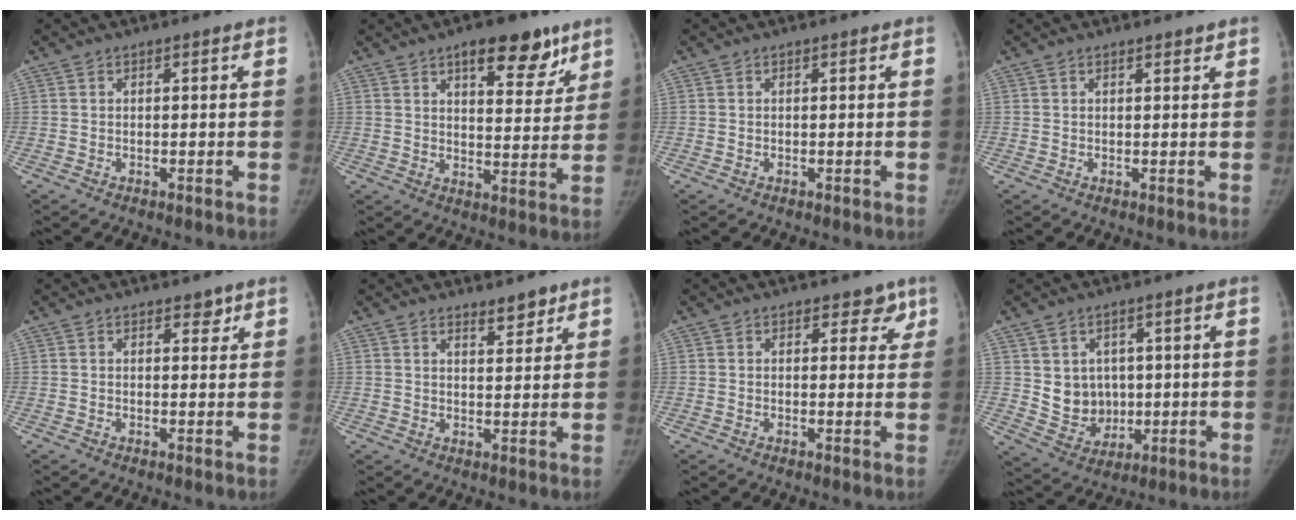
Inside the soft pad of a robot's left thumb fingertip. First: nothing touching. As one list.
[{"total": 12.2, "force": [7.6, 5.3, 8.0], "torque": [-0.065, -0.037, 0.106]}, {"total": 0.0}, {"total": 1.0, "force": [0.9, 0.3, 0.4], "torque": [-0.004, -0.005, 0.013]}, {"total": 1.6, "force": [1.1, 0.9, 0.6], "torque": [0.009, -0.006, 0.011]}, {"total": 3.3, "force": [2.8, 1.2, 1.4], "torque": [-0.008, -0.023, 0.043]}, {"total": 3.3, "force": [2.1, 2.3, 1.2], "torque": [0.028, -0.006, 0.018]}, {"total": 8.2, "force": [1.0, 7.1, 3.9], "torque": [-0.024, -0.010, 0.035]}]